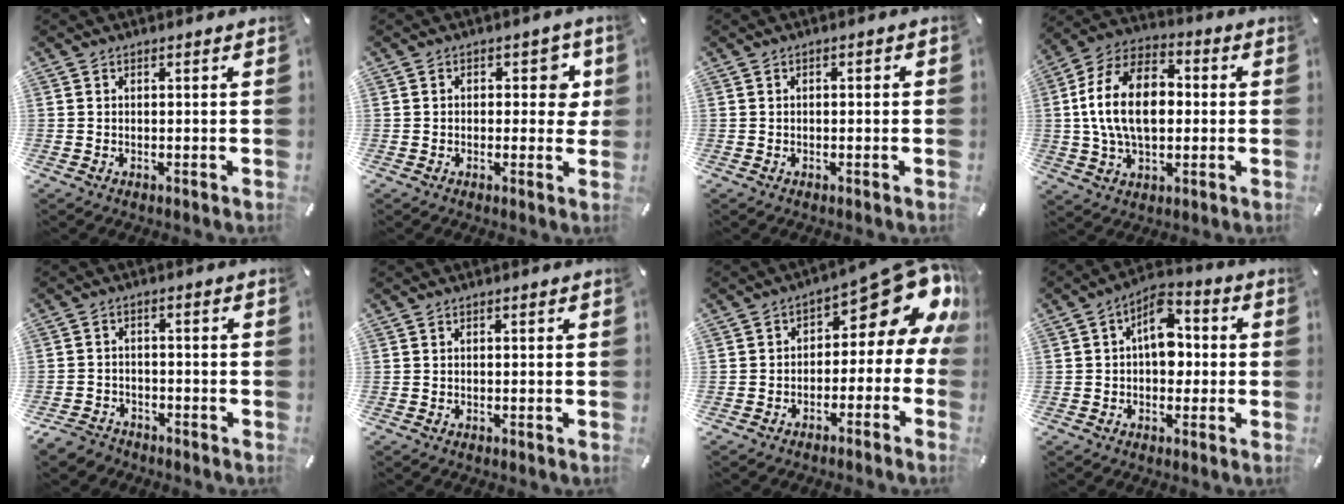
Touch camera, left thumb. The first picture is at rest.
{"total": 5.6, "force": [1.2, 3.6, 4.2], "torque": [-0.038, -0.003, 0.009]}
{"total": 1.0, "force": [-0.5, 0.5, 0.7], "torque": [-0.013, 0.002, -0.010]}
{"total": 16.4, "force": [0.3, 10.8, 12.4], "torque": [-0.266, 0.011, 0.001]}
{"total": 4.7, "force": [-3.9, 2.3, 1.0], "torque": [-0.033, 0.015, -0.080]}
{"total": 0.0}
{"total": 12.7, "force": [5.9, 6.2, 9.3], "torque": [-0.114, -0.052, 0.091]}
{"total": 9.2, "force": [0.6, 6.2, 6.8], "torque": [-0.088, 0.003, 0.007]}